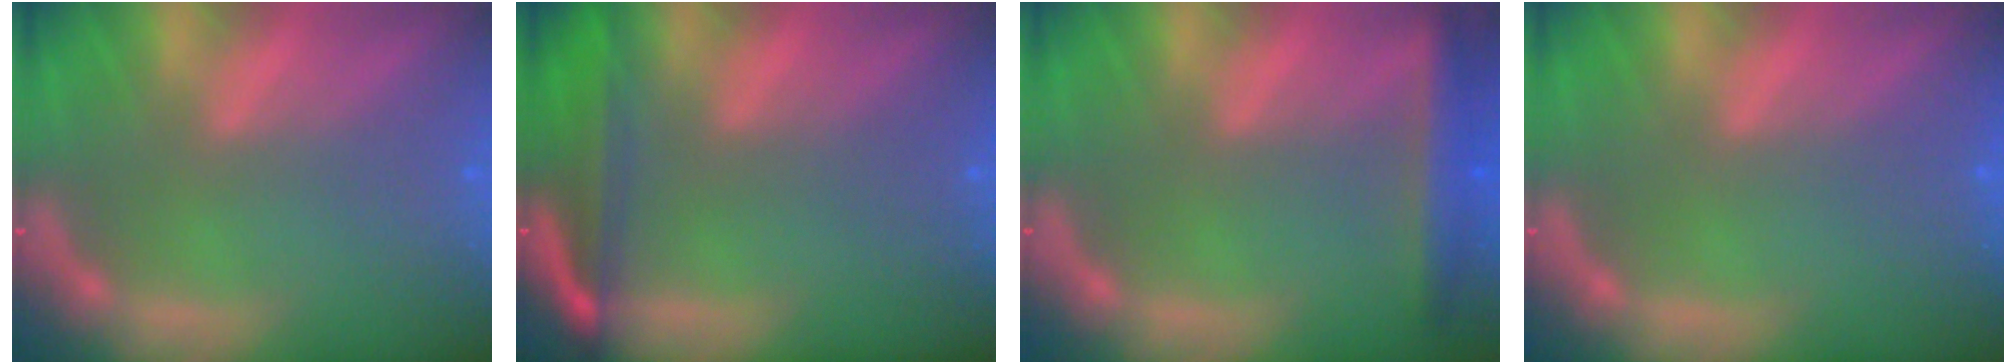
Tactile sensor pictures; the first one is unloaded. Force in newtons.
{"total": 6.0}
{"total": 3.5}
{"total": 0.0}